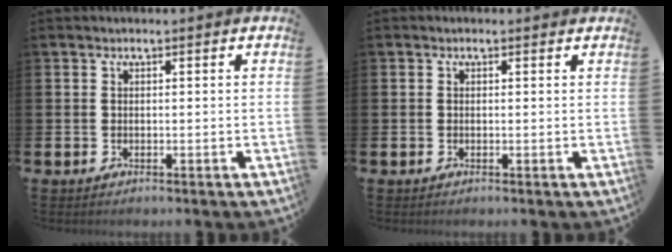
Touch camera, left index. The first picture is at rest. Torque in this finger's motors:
{"motor_torque": [0.97, -1.17, 0.03, 0.02]}